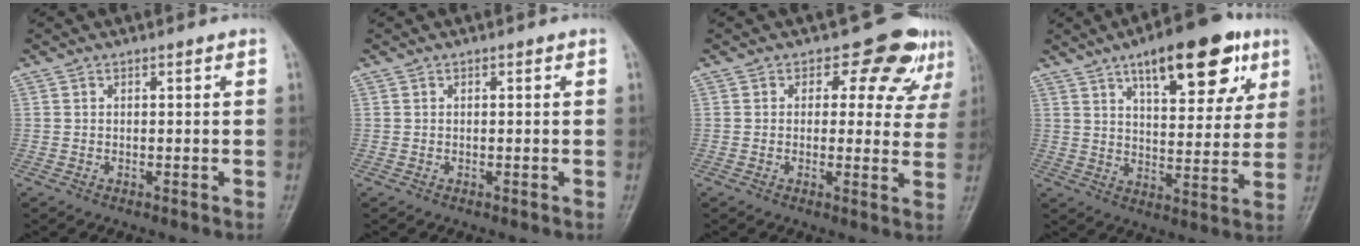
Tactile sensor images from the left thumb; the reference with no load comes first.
{"total": 0.0}
{"total": 8.3, "force": [5.0, 5.2, 4.0], "torque": [-0.009, -0.023, 0.047]}
{"total": 18.5, "force": [9.8, 7.5, 13.8], "torque": [-0.152, -0.028, 0.144]}